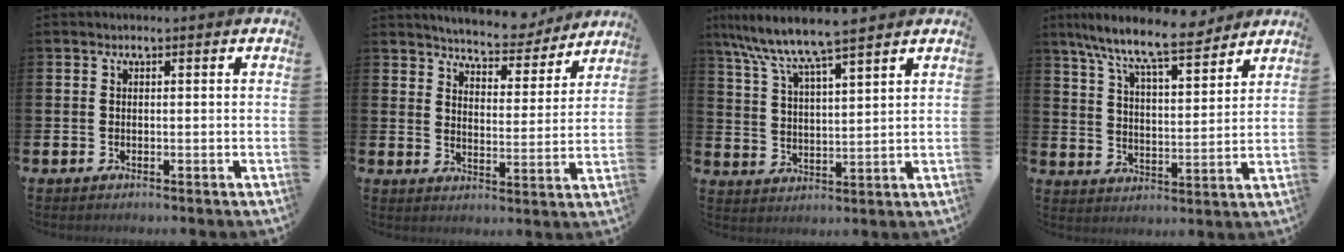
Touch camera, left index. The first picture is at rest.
{"total": 6.4, "force": [6.2, 0.9, 0.9], "torque": [-0.033, -0.046, 0.108]}
{"total": 8.3, "force": [7.5, 0.4, 3.5], "torque": [-0.099, -0.033, 0.133]}
{"total": 9.8, "force": [8.8, 1.3, 4.1], "torque": [-0.110, -0.052, 0.152]}